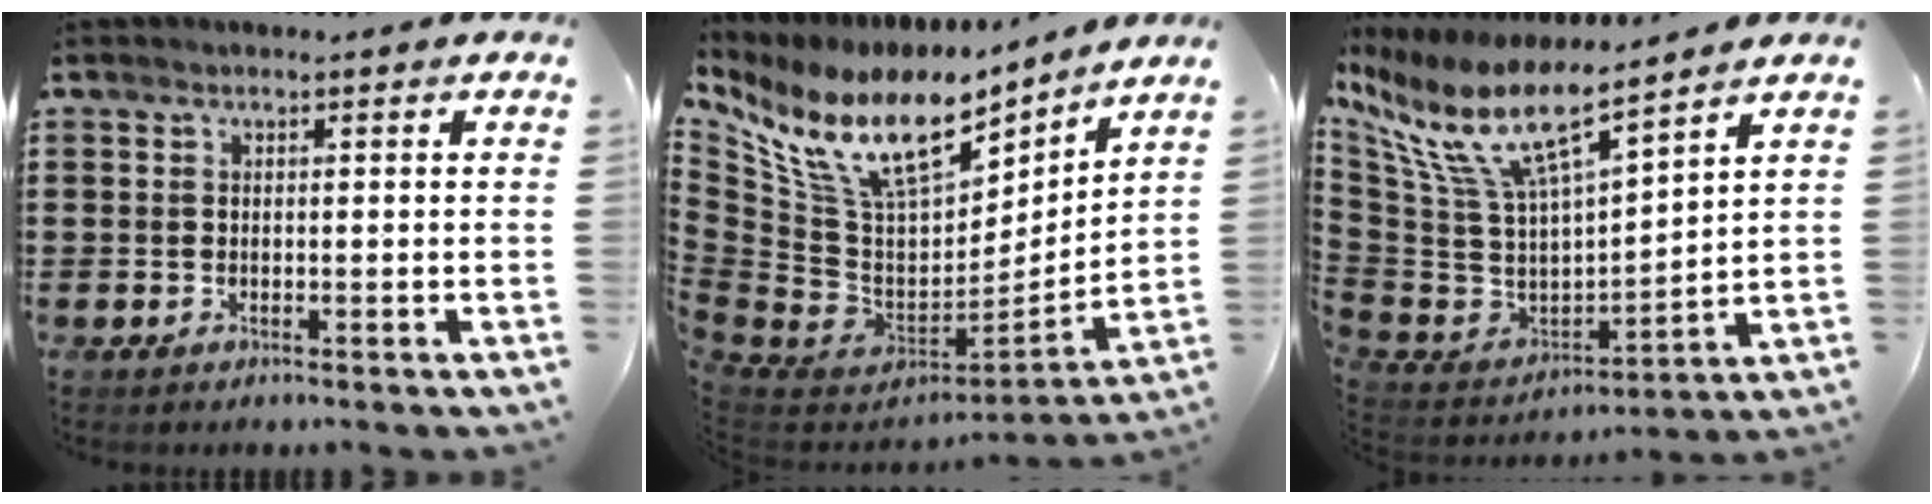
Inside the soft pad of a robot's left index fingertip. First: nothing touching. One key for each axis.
{"total": 15.0, "fx": 8.4, "fy": 6.8, "fz": 10.4, "tx": -0.247, "ty": -0.051, "tz": 0.145}
{"total": 12.1, "fx": 7.5, "fy": 3.5, "fz": 8.9, "tx": -0.208, "ty": -0.051, "tz": 0.127}